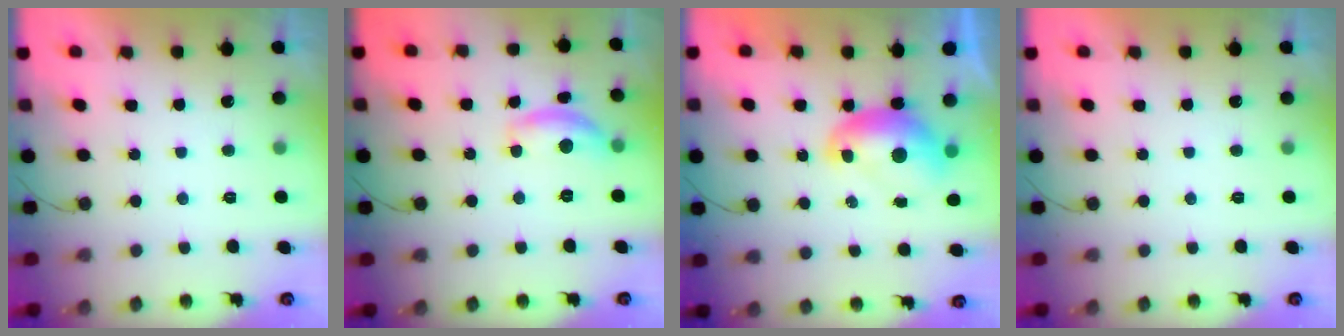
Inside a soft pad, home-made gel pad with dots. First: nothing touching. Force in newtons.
{"total": 11.2, "press": 11.2, "slide": 0.8}
{"total": 8.9, "press": 8.9, "slide": 0.4}
{"total": 0.0}